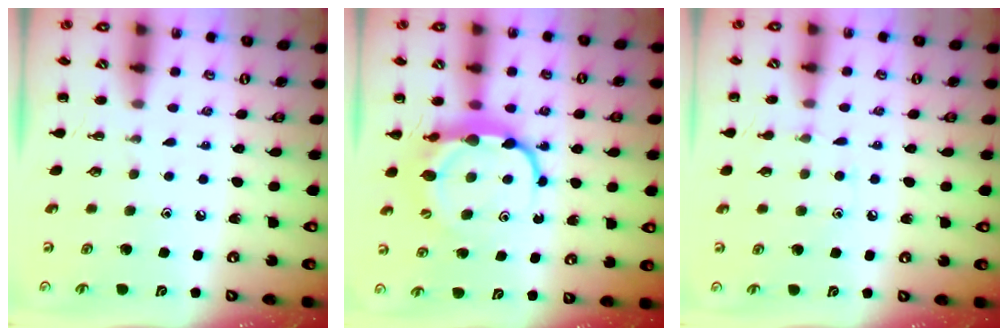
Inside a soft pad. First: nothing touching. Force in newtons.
{"total": 7.7, "press": 7.6, "slide": 1.2}
{"total": 6.7, "press": 6.4, "slide": 2.0}